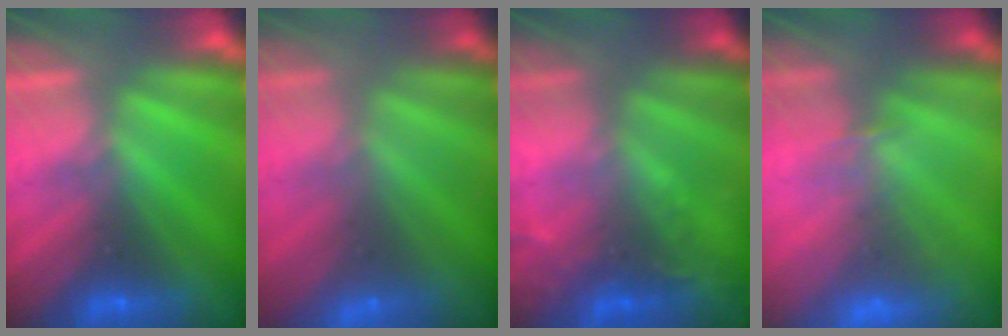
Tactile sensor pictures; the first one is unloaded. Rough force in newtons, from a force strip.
{"total": 2.9}
{"total": 2.2}
{"total": 5.5}